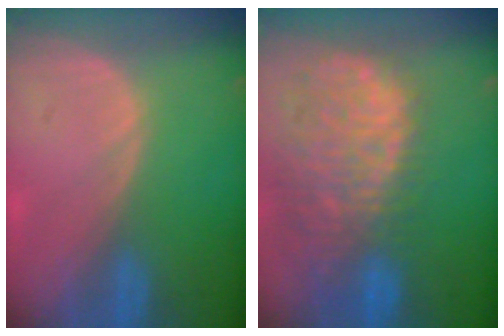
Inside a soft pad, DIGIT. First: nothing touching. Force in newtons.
{"total": 13.8, "press": 11.2, "slide": 8.0}